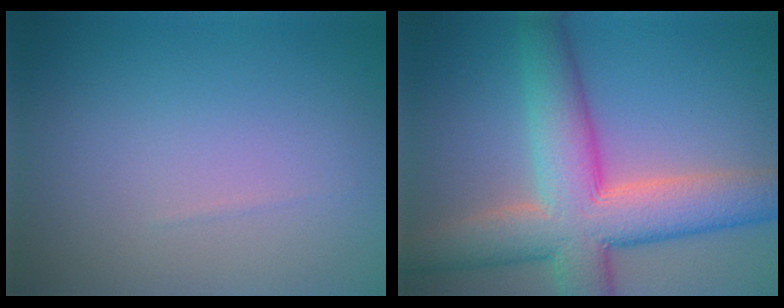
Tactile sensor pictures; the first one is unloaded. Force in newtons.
{"total": 10.2, "press": 10.2, "slide": 0.8}